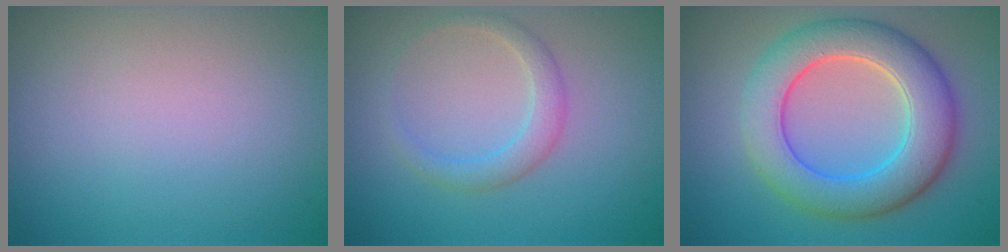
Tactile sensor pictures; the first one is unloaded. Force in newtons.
{"total": 2.1, "press": 2.1, "slide": 0.2}
{"total": 7.8, "press": 7.8, "slide": 0.2}